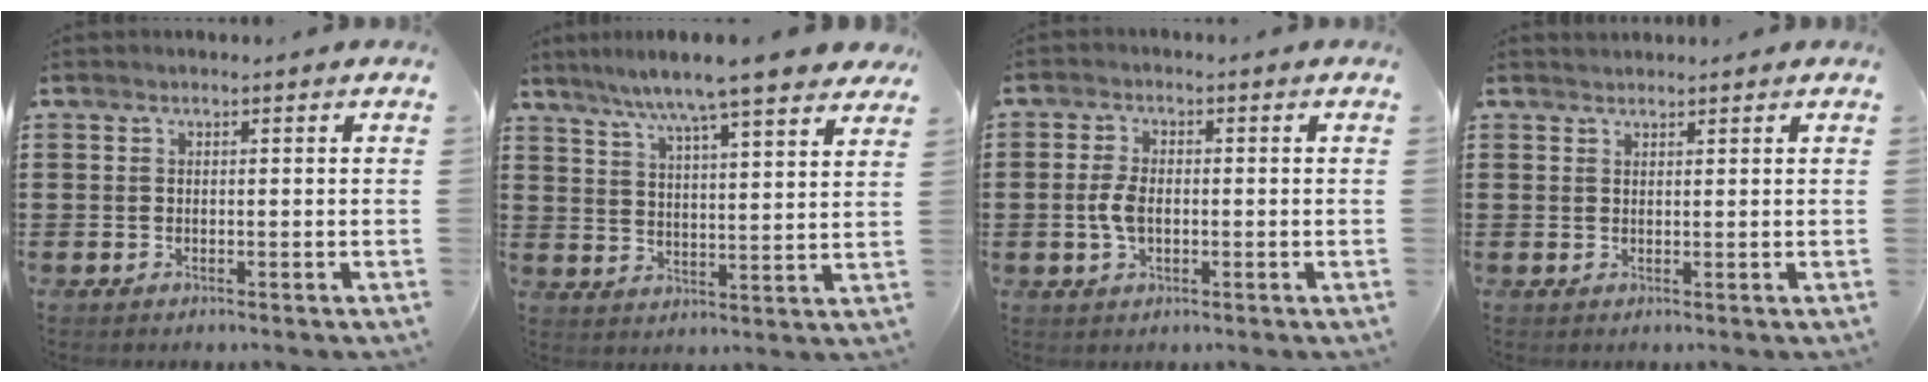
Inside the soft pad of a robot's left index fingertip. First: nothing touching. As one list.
[{"total": 7.6, "force": [6.5, -0.5, 3.8], "torque": [-0.099, -0.034, 0.109]}, {"total": 4.4, "force": [-0.6, 2.4, 3.6], "torque": [-0.096, -0.005, -0.018]}, {"total": 1.0, "force": [0.9, 0.2, 0.1], "torque": [-0.004, 0.001, 0.019]}]